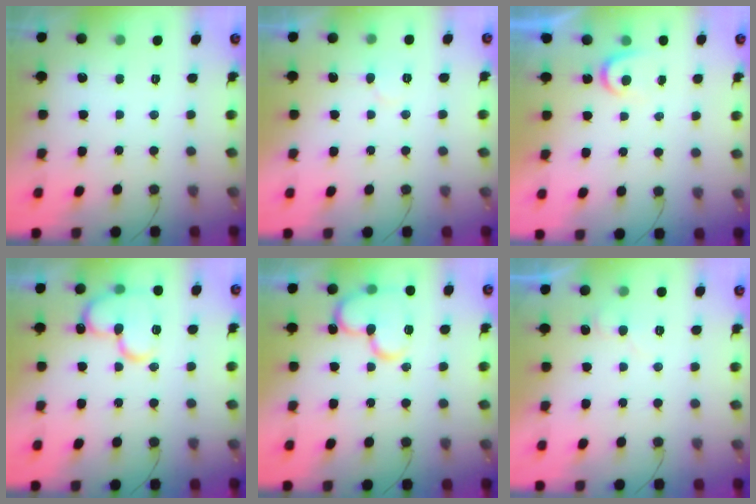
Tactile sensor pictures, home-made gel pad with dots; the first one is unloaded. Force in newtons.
{"total": 3.3, "press": 3.3, "slide": 0.3}
{"total": 3.4, "press": 3.4, "slide": 0.4}
{"total": 14.9, "press": 14.8, "slide": 2.0}
{"total": 15.8, "press": 15.7, "slide": 1.8}
{"total": 6.7, "press": 6.7, "slide": 0.5}